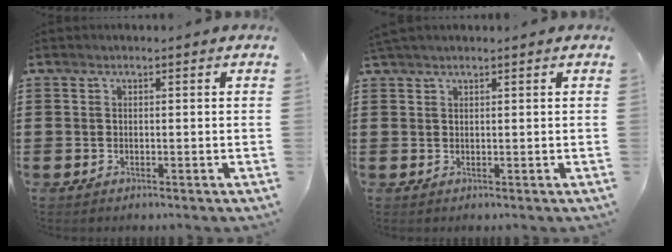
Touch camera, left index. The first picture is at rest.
{"total": 1.1, "force": [1.0, 0.2, 0.5], "torque": [-0.011, 0.001, 0.019]}